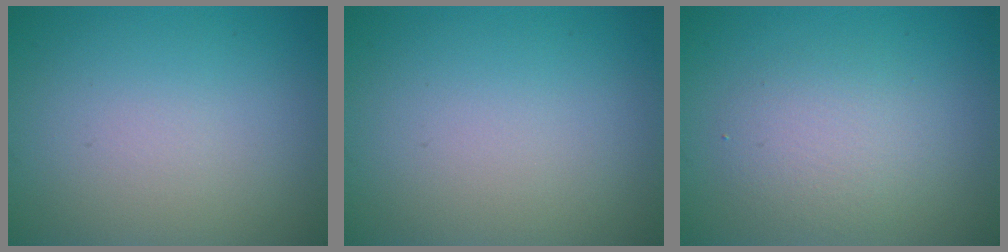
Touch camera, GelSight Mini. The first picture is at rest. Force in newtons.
{"total": 0.0}
{"total": 2.9, "press": 2.9, "slide": 0.0}